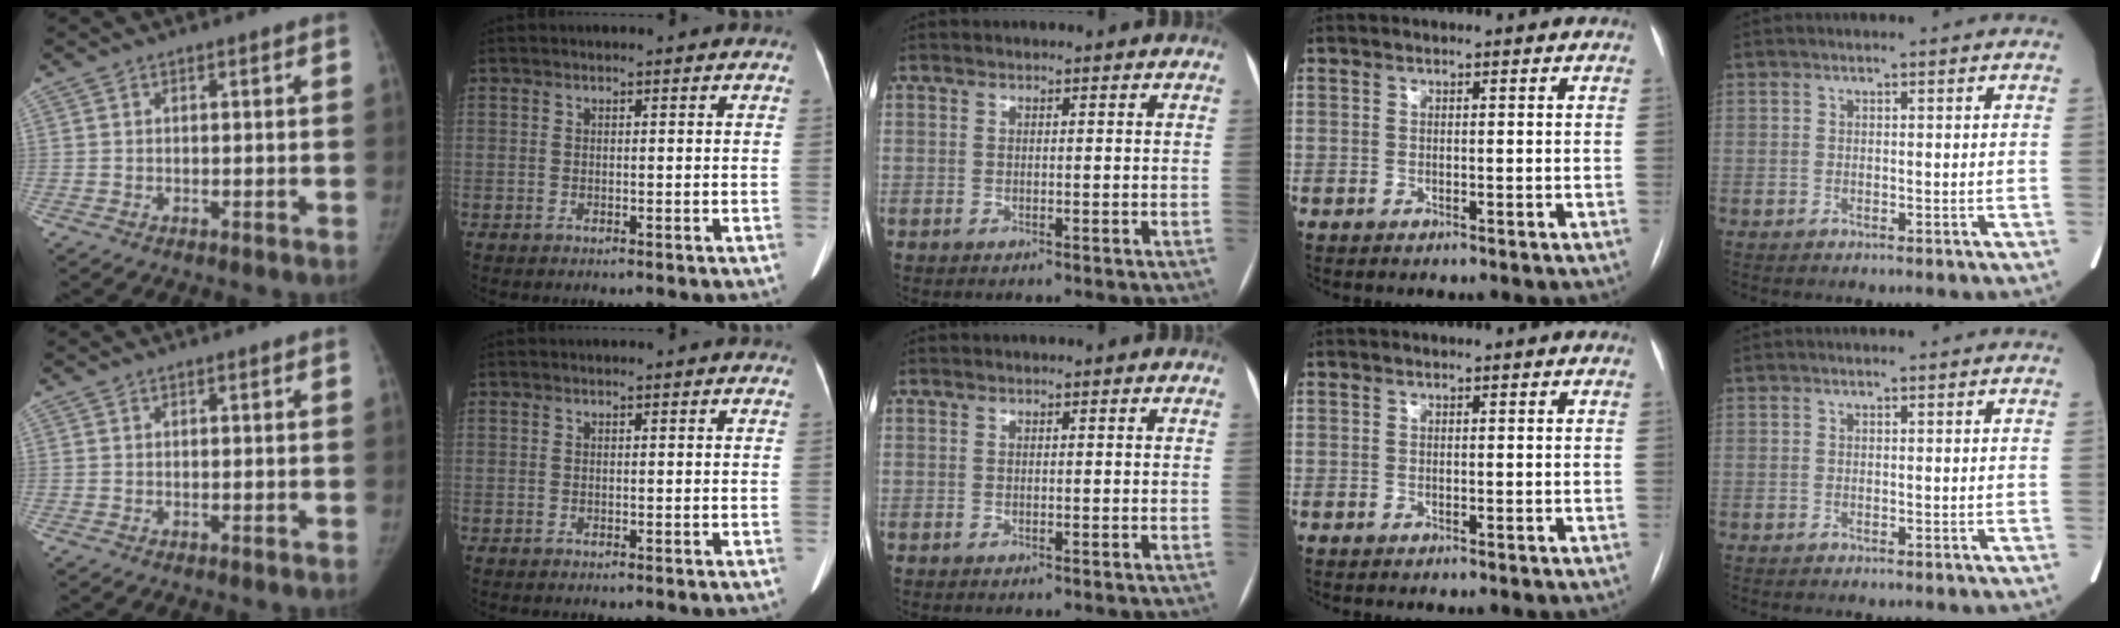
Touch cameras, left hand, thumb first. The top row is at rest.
{}